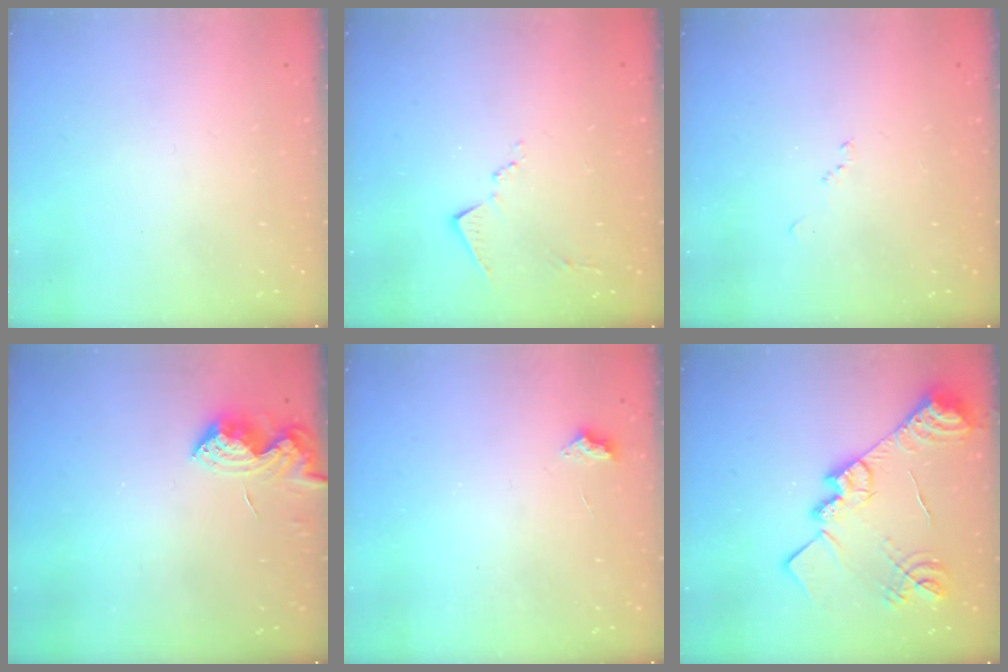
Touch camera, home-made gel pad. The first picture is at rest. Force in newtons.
{"total": 8.3, "press": 8.3, "slide": 0.4}
{"total": 8.0, "press": 7.9, "slide": 1.0}
{"total": 7.6, "press": 7.5, "slide": 0.9}
{"total": 2.5, "press": 2.5, "slide": 0.4}
{"total": 21.3, "press": 21.3, "slide": 1.8}